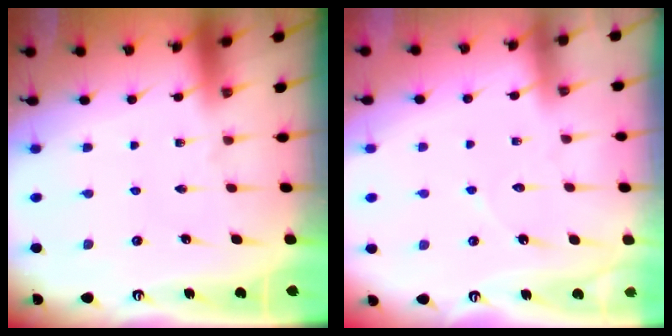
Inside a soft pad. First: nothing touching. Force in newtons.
{"total": 3.8, "press": 3.8, "slide": 0.3}